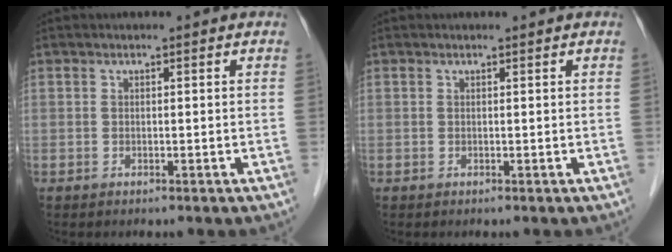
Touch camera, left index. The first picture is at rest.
{"total": 0.0}